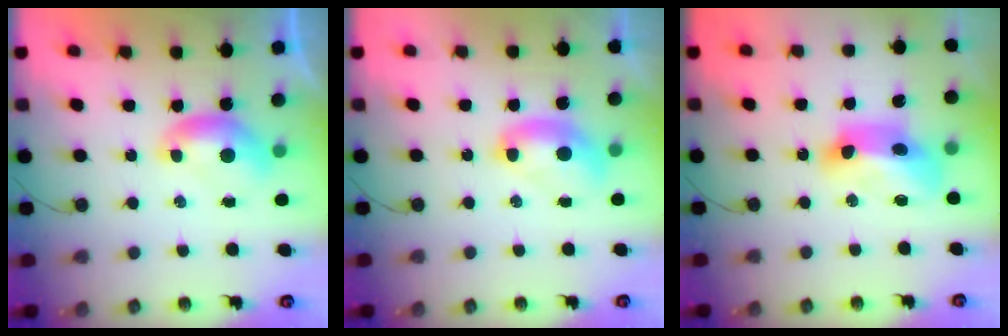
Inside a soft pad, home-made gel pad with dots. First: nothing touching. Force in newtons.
{"total": 2.6, "press": 2.6, "slide": 0.1}
{"total": 8.9, "press": 8.8, "slide": 1.3}